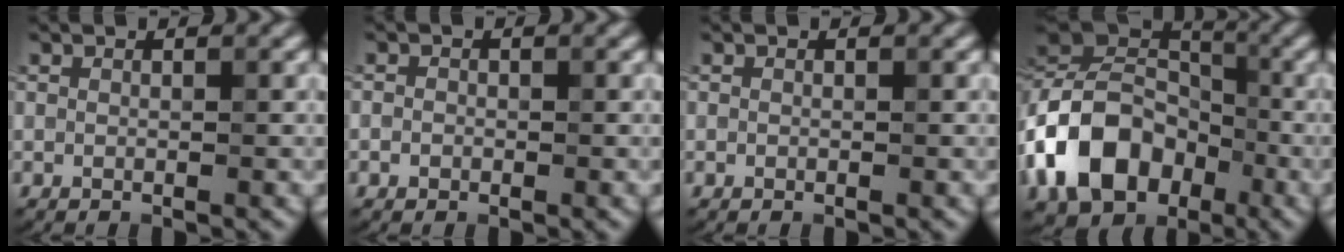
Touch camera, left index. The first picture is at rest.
{"total": 1.0, "force": [-0.1, 0.9, 0.4], "torque": [0.013, 0.010, -0.010]}
{"total": 0.0}
{"total": 11.3, "force": [-4.0, 8.2, 6.6], "torque": [-0.138, 0.009, -0.083]}